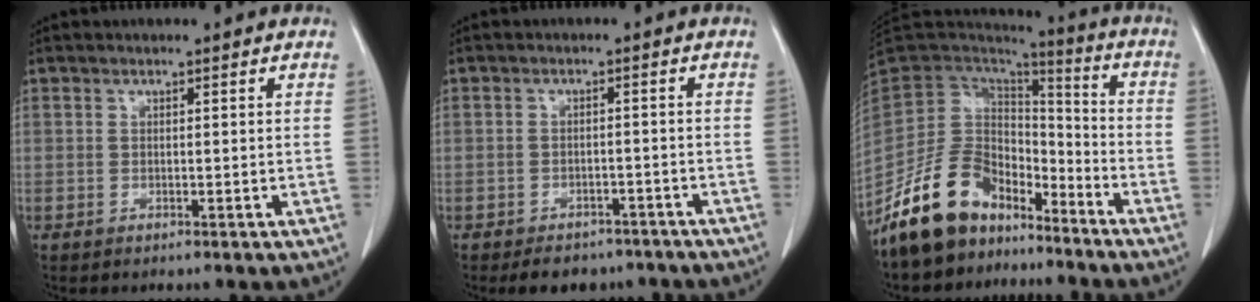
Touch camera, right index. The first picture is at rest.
{"total": 6.4, "force": [-5.3, 3.4, 1.3], "torque": [-0.003, 0.010, -0.067]}
{"total": 13.6, "force": [-10.5, 7.3, 4.8], "torque": [-0.090, 0.047, -0.191]}